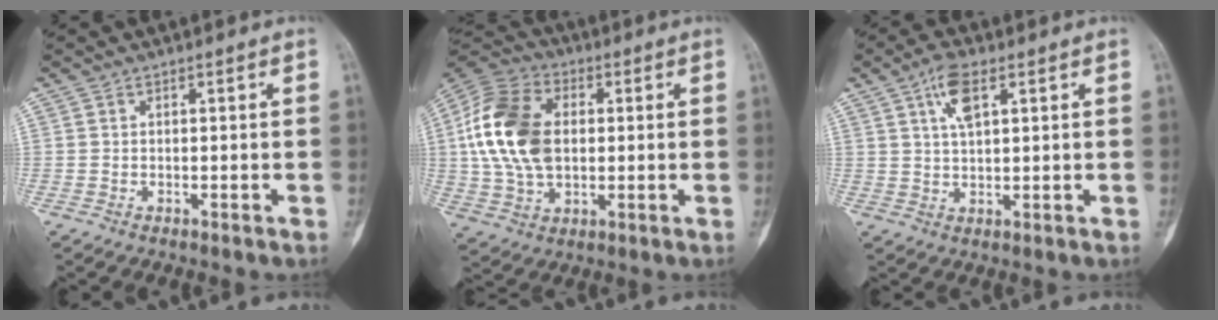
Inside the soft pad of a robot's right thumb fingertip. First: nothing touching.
{"total": 17.9, "force": [1.8, 11.8, 13.3], "torque": [-0.255, 0.013, 0.030]}
{"total": 6.1, "force": [2.7, 2.4, 4.9], "torque": [-0.087, -0.003, 0.051]}